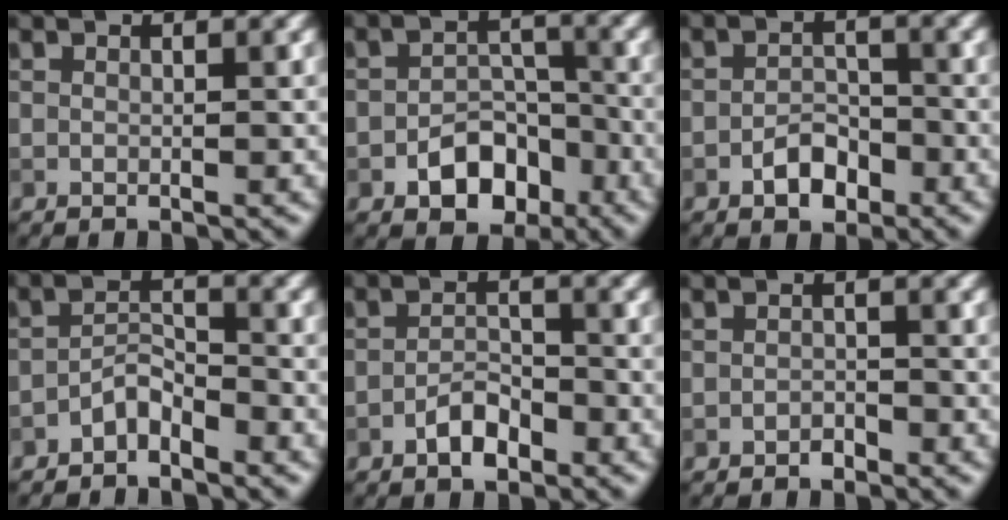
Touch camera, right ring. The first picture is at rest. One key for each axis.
{"total": 4.9, "fx": -2.4, "fy": 3.3, "fz": 2.6, "tx": -0.030, "ty": -0.001, "tz": -0.039}
{"total": 2.7, "fx": -1.5, "fy": 1.7, "fz": 1.5, "tx": -0.021, "ty": 0.007, "tz": -0.027}
{"total": 2.1, "fx": -1.7, "fy": 0.8, "fz": 1.0, "tx": -0.018, "ty": 0.010, "tz": -0.035}
{"total": 2.6, "fx": -1.6, "fy": 1.2, "fz": 1.5, "tx": -0.023, "ty": 0.009, "tz": -0.030}
{"total": 0.9, "fx": -0.7, "fy": 0.5, "fz": 0.3, "tx": -0.002, "ty": 0.002, "tz": -0.013}